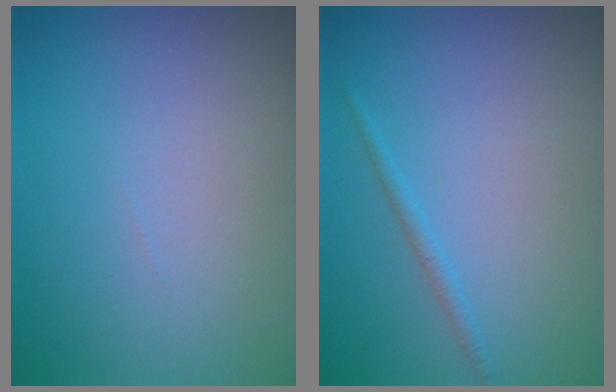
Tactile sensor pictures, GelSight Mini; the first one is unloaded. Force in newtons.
{"total": 0.9, "press": 0.9, "slide": 0.1}